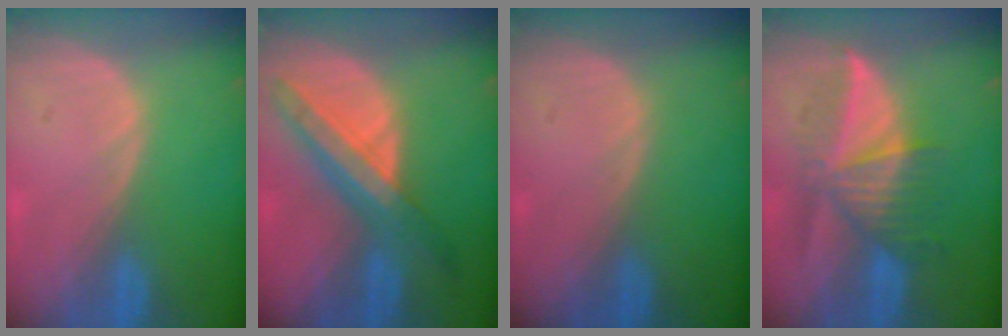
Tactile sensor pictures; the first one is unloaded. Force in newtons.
{"total": 8.6, "press": 7.6, "slide": 4.1}
{"total": 0.0}
{"total": 7.3, "press": 7.2, "slide": 1.2}